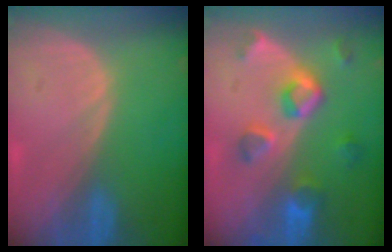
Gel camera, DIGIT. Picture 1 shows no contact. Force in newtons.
{"total": 7.8, "press": 7.0, "slide": 3.4}